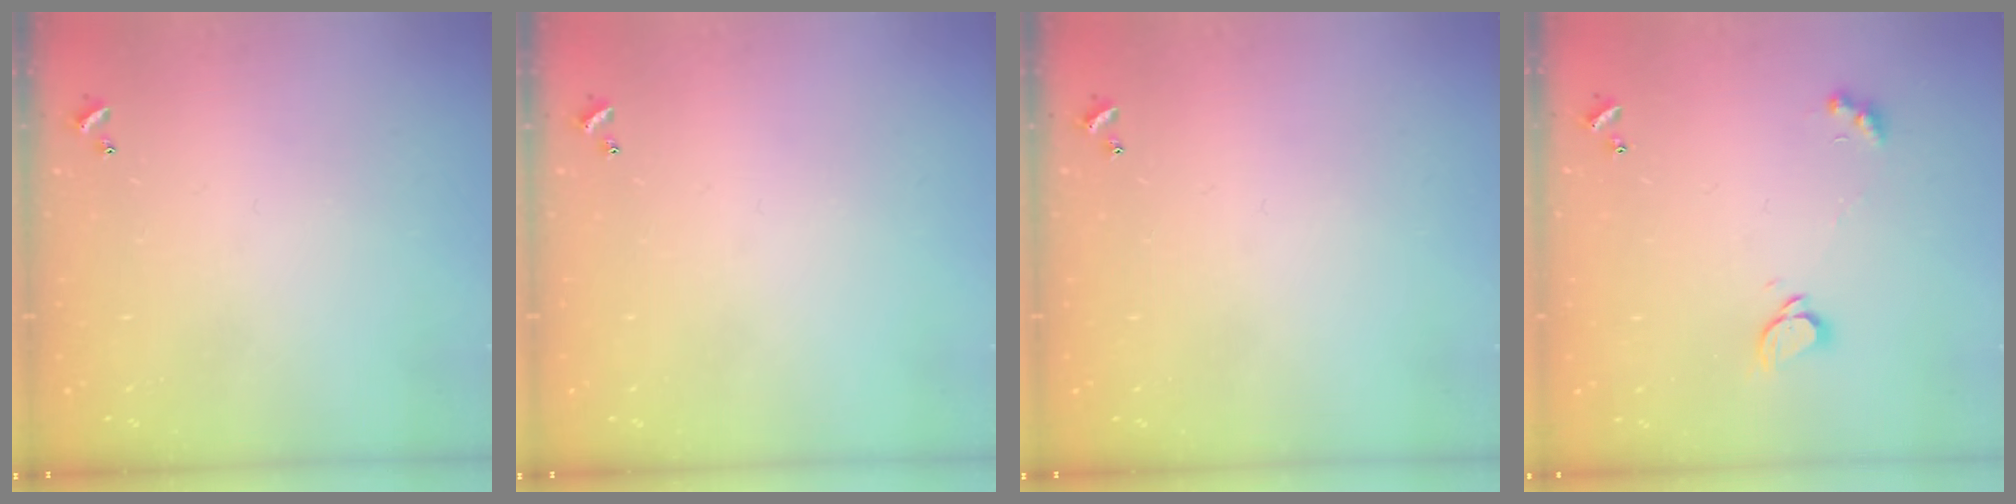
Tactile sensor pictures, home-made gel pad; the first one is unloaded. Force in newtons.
{"total": 0.0}
{"total": 0.0}
{"total": 2.1, "press": 2.1, "slide": 0.3}